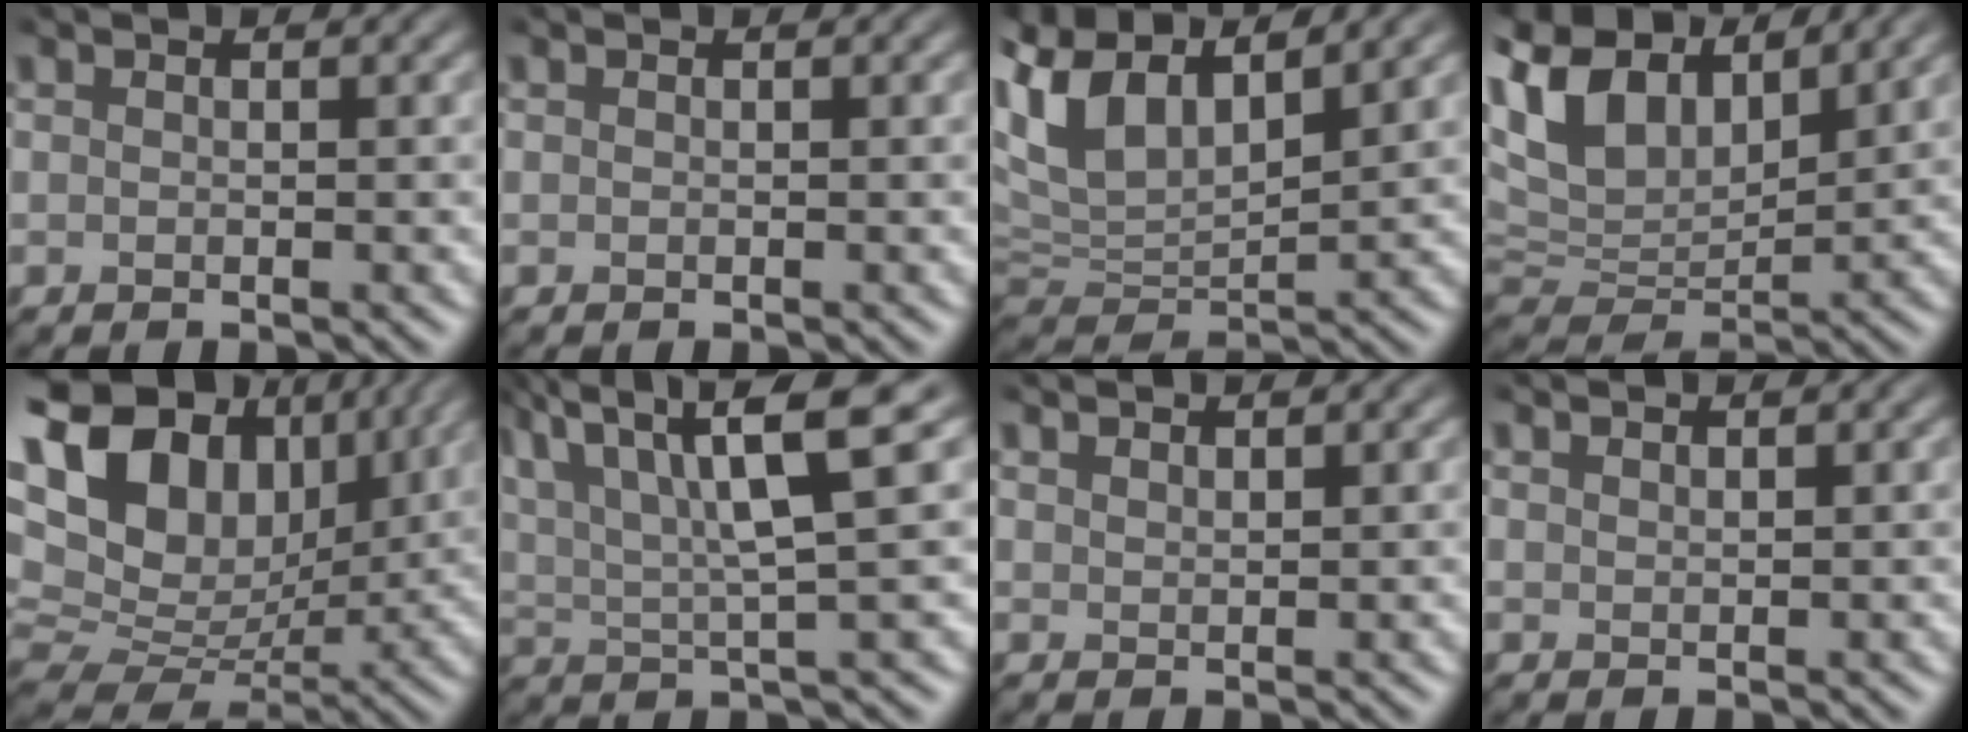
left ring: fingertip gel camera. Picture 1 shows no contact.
{"total": 0.0}
{"total": 7.8, "force": [4.4, 3.7, 5.3], "torque": [-0.123, 0.014, 0.084]}
{"total": 10.0, "force": [5.8, 5.5, 5.9], "torque": [-0.142, 0.025, 0.106]}
{"total": 14.9, "force": [6.1, 9.9, 9.3], "torque": [-0.205, 0.044, 0.123]}
{"total": 10.3, "force": [4.9, 2.1, 8.8], "torque": [-0.145, 0.026, 0.084]}
{"total": 1.3, "force": [1.3, 0.1, 0.2], "torque": [-0.003, 0.002, 0.023]}
{"total": 1.0, "force": [0.9, 0.1, 0.1], "torque": [0.000, 0.001, 0.018]}